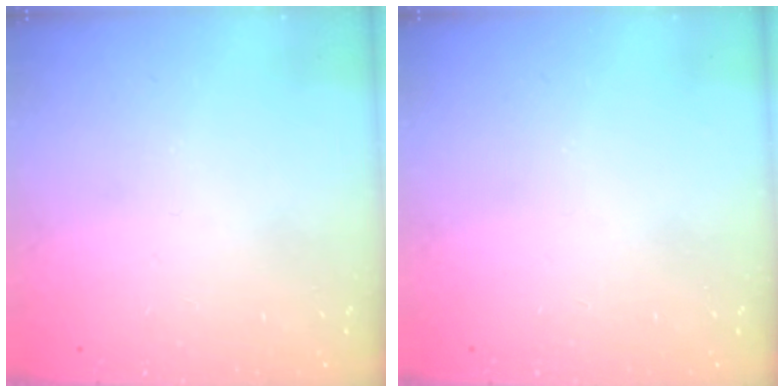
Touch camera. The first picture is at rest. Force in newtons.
{"total": 0.0}